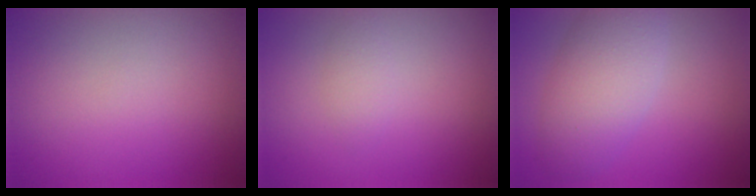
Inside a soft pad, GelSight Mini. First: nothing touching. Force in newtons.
{"total": 1.2, "press": 1.2, "slide": 0.1}
{"total": 5.3, "press": 5.3, "slide": 0.3}